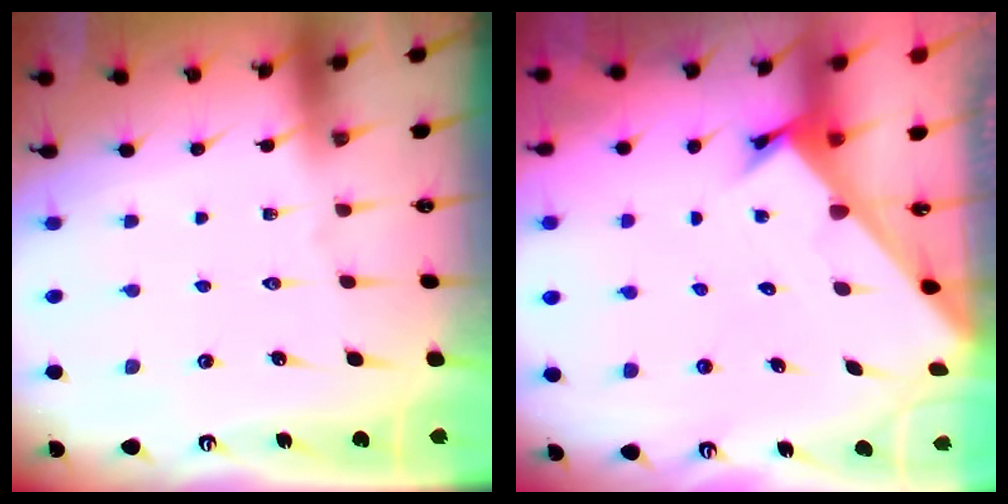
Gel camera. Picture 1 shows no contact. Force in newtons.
{"total": 2.3, "press": 2.3, "slide": 0.2}